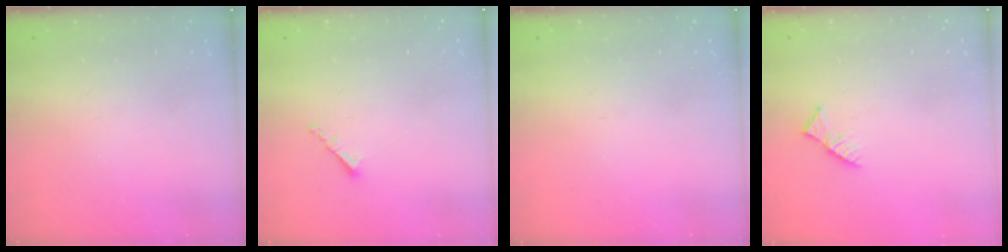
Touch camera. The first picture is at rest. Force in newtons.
{"total": 1.2, "press": 1.1, "slide": 0.5}
{"total": 0.0}
{"total": 4.4, "press": 4.3, "slide": 0.7}